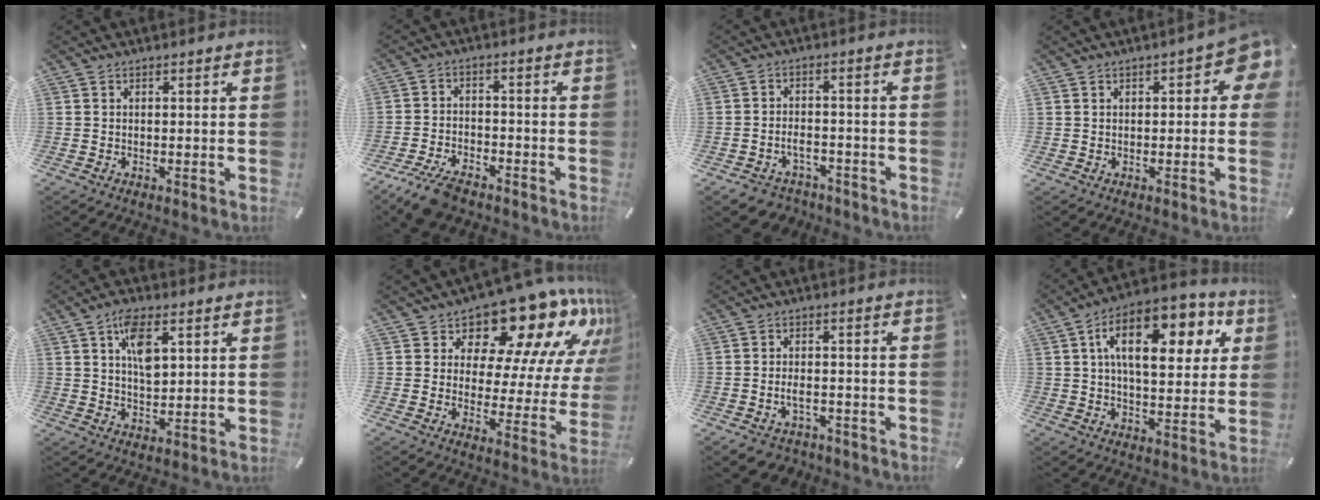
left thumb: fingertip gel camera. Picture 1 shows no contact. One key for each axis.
{"total": 7.5, "fx": -5.7, "fy": 3.2, "fz": 3.8, "tx": -0.084, "ty": 0.022, "tz": -0.108}
{"total": 5.1, "fx": -3.1, "fy": 3.6, "fz": 1.9, "tx": -0.040, "ty": 0.017, "tz": -0.058}
{"total": 5.8, "fx": 1.6, "fy": 2.9, "fz": 4.8, "tx": -0.058, "ty": 0.000, "tz": 0.023}
{"total": 7.5, "fx": 3.0, "fy": 3.9, "fz": 5.6, "tx": -0.088, "ty": -0.005, "tz": 0.048}
{"total": 16.8, "fx": 12.9, "fy": 7.3, "fz": 7.8, "tx": -0.107, "ty": -0.113, "tz": 0.211}
{"total": 4.3, "fx": -2.2, "fy": 3.0, "fz": 2.2, "tx": -0.041, "ty": 0.011, "tz": -0.040}
{"total": 17.8, "fx": 7.0, "fy": 9.2, "fz": 13.6, "tx": -0.207, "ty": -0.017, "tz": 0.113}